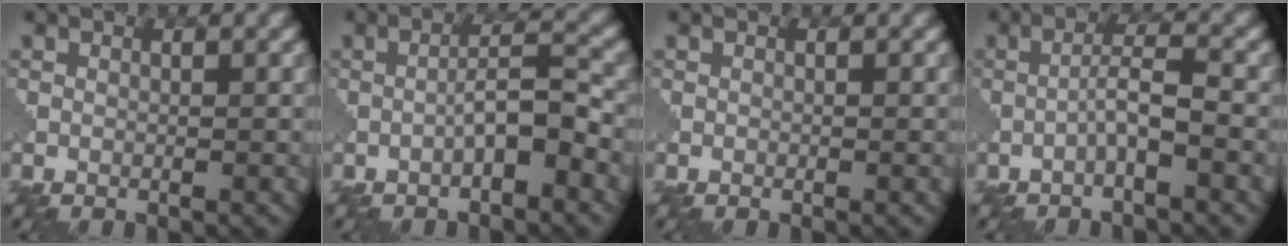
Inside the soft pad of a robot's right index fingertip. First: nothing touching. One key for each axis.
{"total": 3.2, "fx": -1.4, "fy": 0.6, "fz": 2.9, "tx": -0.051, "ty": 0.014, "tz": -0.030}
{"total": 0.0}
{"total": 2.7, "fx": -1.1, "fy": 0.2, "fz": 2.4, "tx": -0.044, "ty": 0.013, "tz": -0.026}